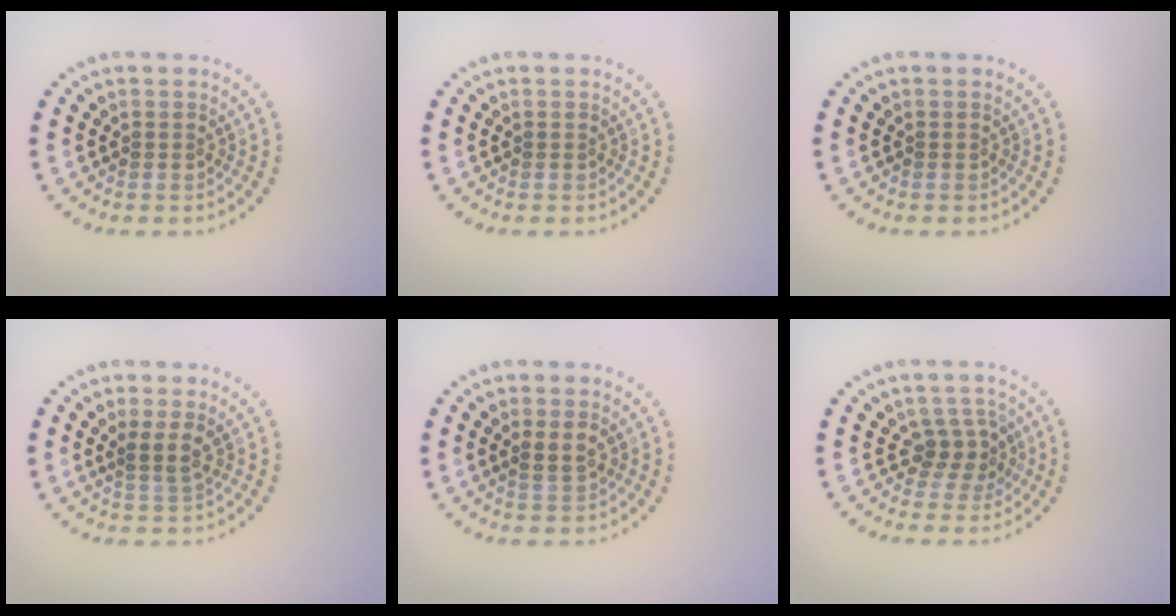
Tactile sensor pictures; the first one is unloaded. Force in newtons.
{"total": 0.0}
{"total": 0.0}
{"total": 1.9, "press": 1.4, "slide": 1.2}
{"total": 1.7, "press": 1.6, "slide": 0.4}
{"total": 2.4, "press": 2.1, "slide": 1.2}